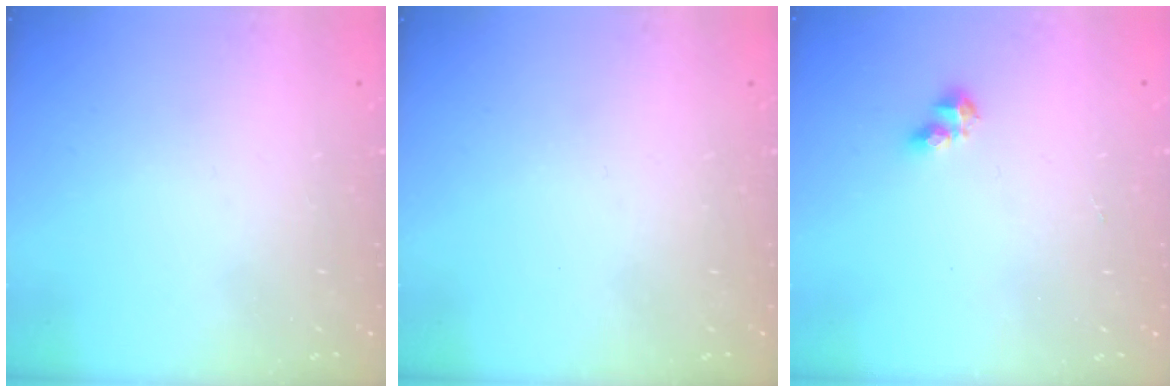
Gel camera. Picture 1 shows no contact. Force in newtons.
{"total": 0.0}
{"total": 2.9, "press": 2.9, "slide": 0.3}